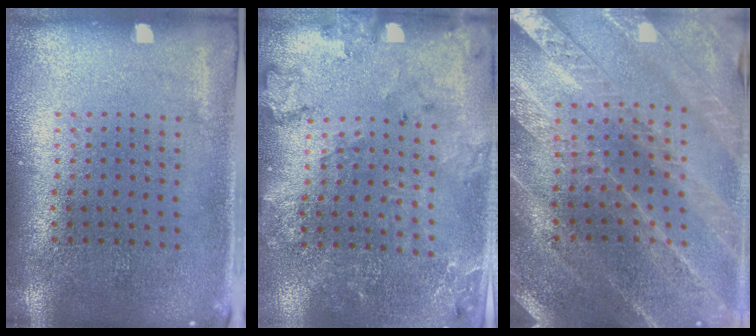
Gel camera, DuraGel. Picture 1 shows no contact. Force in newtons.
{"total": 1.8, "press": 1.8, "slide": 0.3}
{"total": 2.4, "press": 2.4, "slide": 0.2}